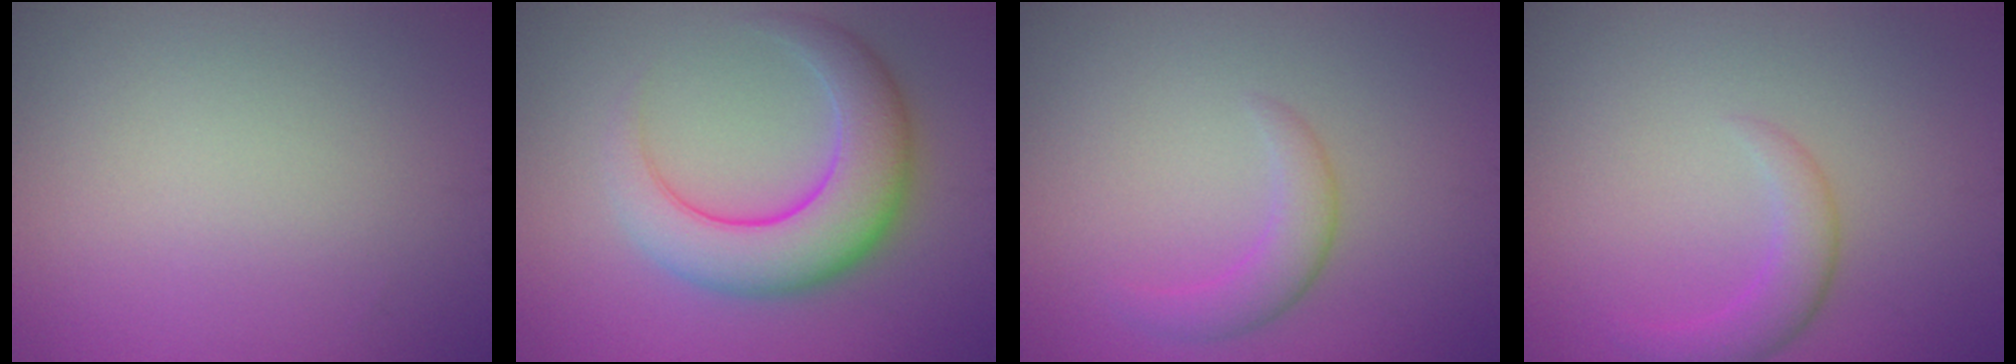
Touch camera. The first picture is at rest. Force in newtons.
{"total": 7.1, "press": 7.1, "slide": 0.2}
{"total": 2.4, "press": 2.4, "slide": 0.2}
{"total": 2.4, "press": 2.4, "slide": 0.1}